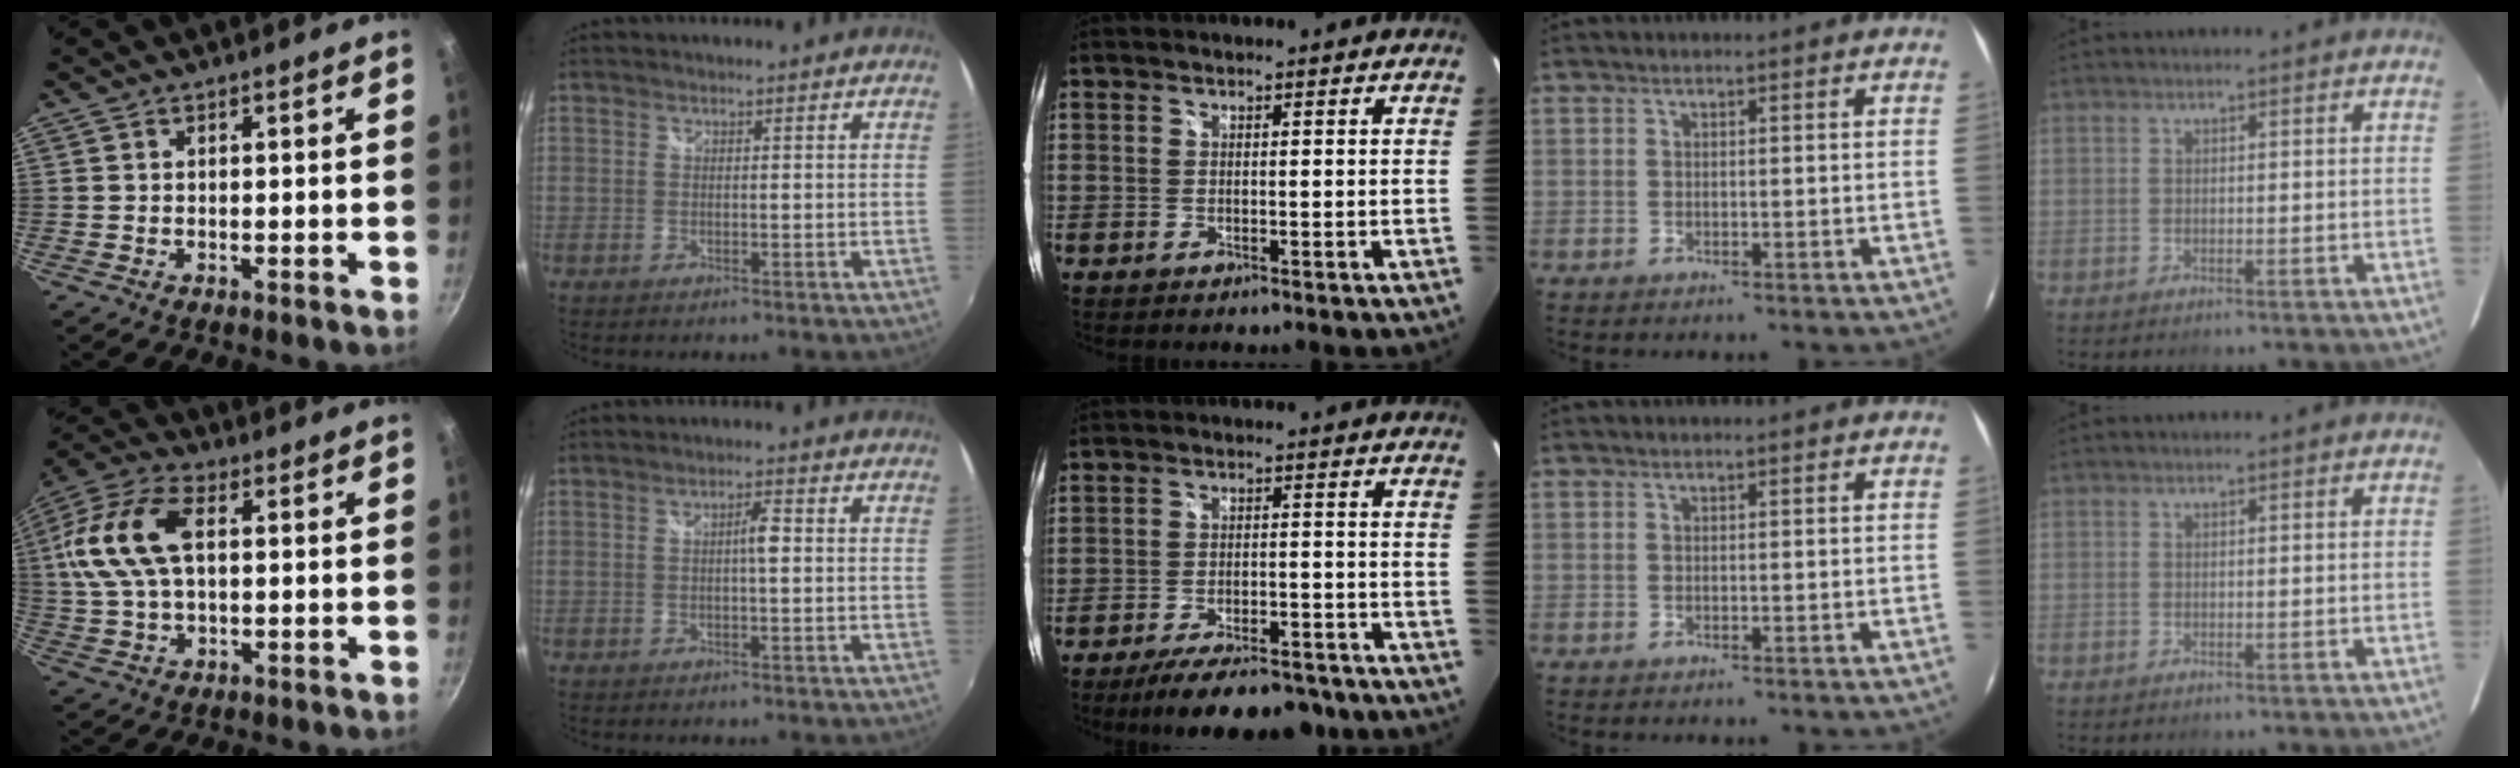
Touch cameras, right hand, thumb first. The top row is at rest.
{"thumb": {"total": 15.2, "force": [2.5, 8.6, 12.3], "torque": [-0.243, 0.021, 0.034]}, "index": {"total": 2.4, "force": [-0.1, 0.5, 2.4], "torque": [-0.040, 0.006, -0.003]}, "middle": {"total": 13.9, "force": [-11.3, 4.2, 7.0], "torque": [-0.132, -0.018, -0.161]}}